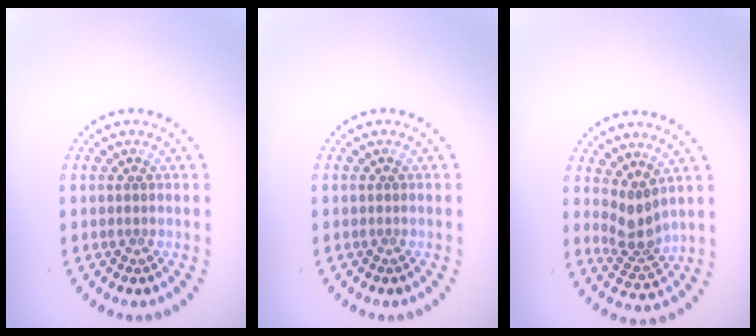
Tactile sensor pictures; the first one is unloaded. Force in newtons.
{"total": 0.0}
{"total": 2.9, "press": 2.2, "slide": 1.9}